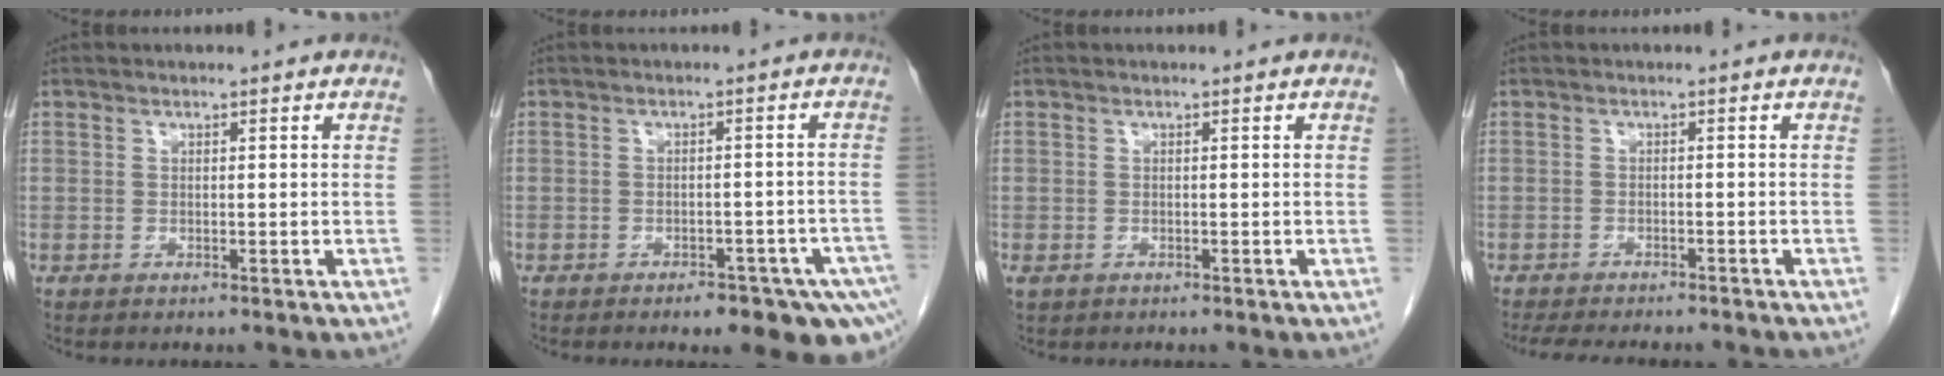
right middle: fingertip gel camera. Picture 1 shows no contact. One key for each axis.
{"total": 10.2, "fx": -7.1, "fy": 3.4, "fz": 6.5, "tx": -0.049, "ty": 0.007, "tz": -0.086}
{"total": 0.8, "fx": -0.4, "fy": 0.4, "fz": 0.4, "tx": -0.010, "ty": 0.000, "tz": -0.002}
{"total": 11.1, "fx": -9.8, "fy": 2.6, "fz": 4.6, "tx": -0.073, "ty": -0.011, "tz": -0.130}